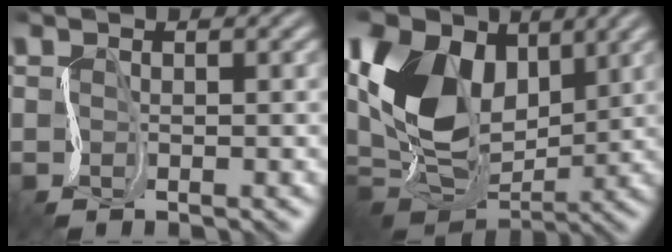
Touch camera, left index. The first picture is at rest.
{"total": 13.2, "force": [3.1, 9.2, 8.9], "torque": [-0.196, 0.013, 0.043]}